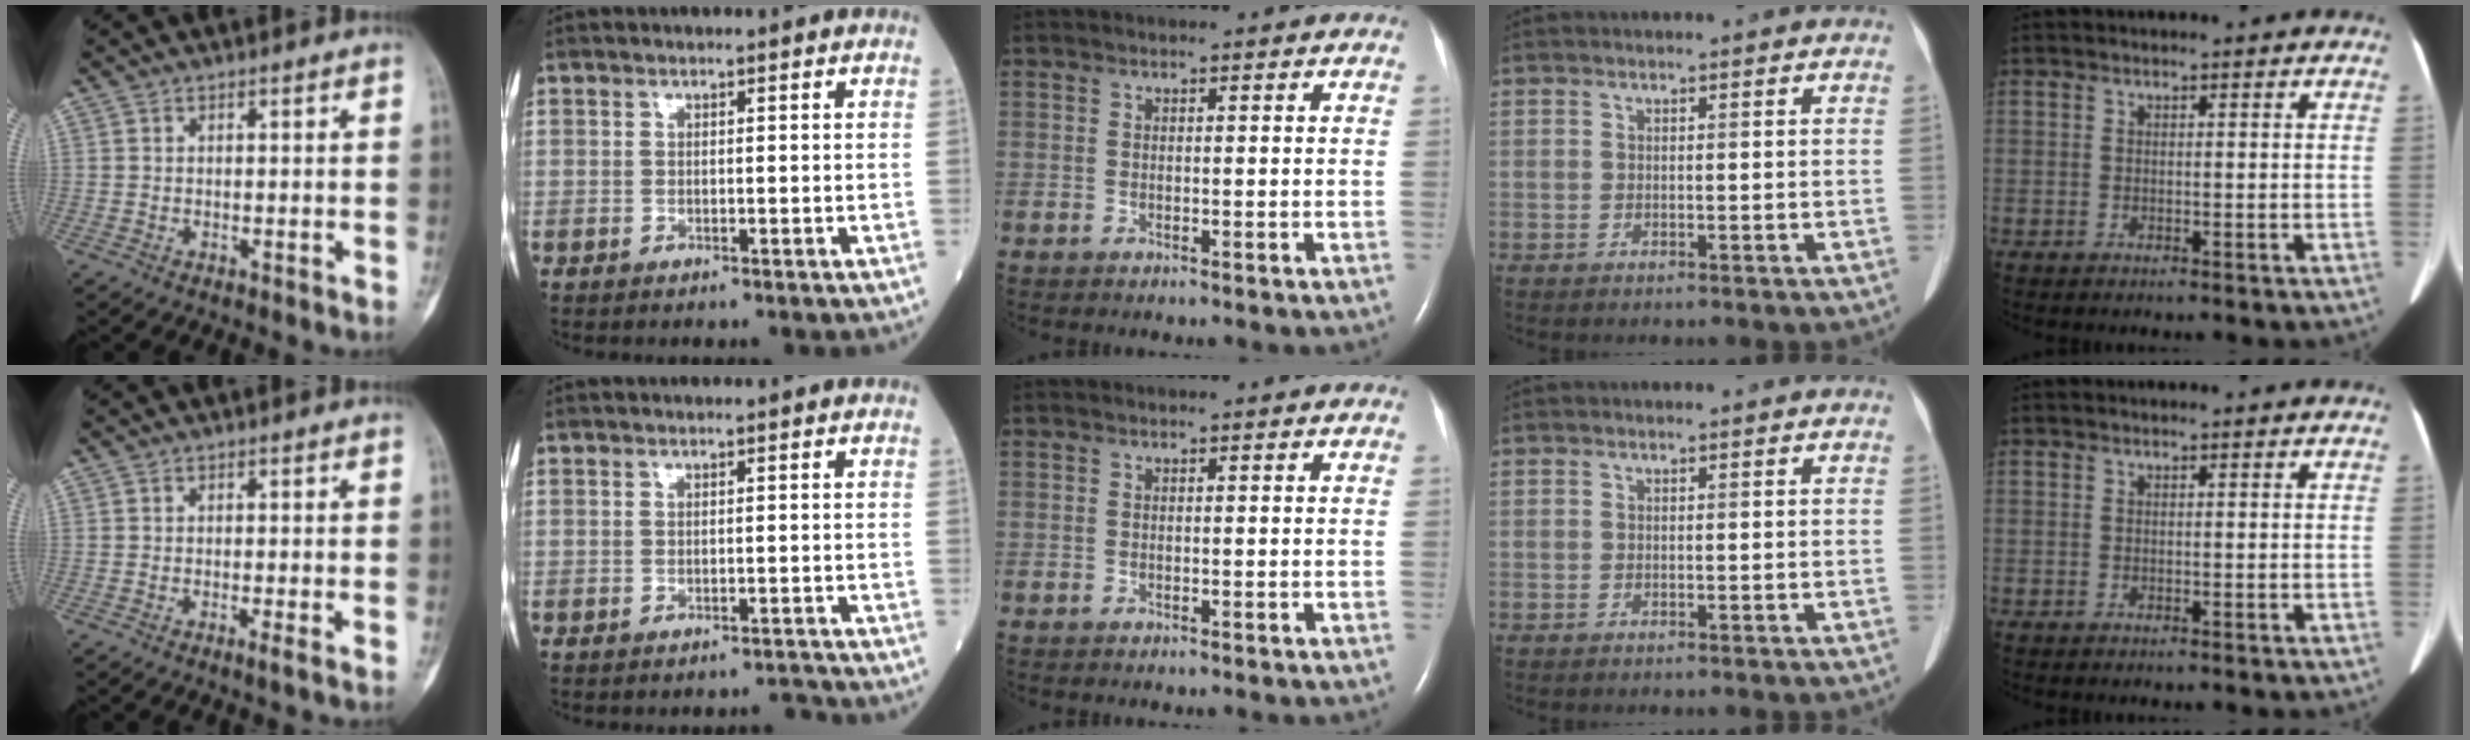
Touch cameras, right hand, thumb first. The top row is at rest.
{"thumb": {"total": 0.9, "force": [-0.4, -0.2, 0.8], "torque": [-0.019, -0.004, -0.009]}, "index": {"total": 0.9, "force": [-0.9, 0.0, -0.1], "torque": [0.005, -0.004, -0.009]}}